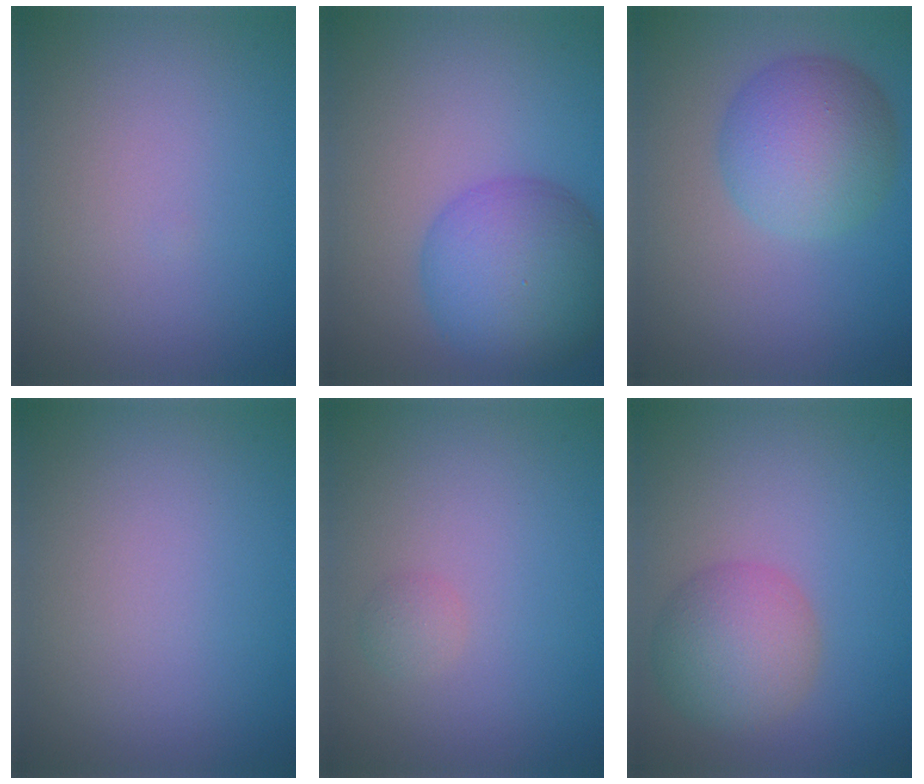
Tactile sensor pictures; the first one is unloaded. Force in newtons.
{"total": 8.0, "press": 8.0, "slide": 0.3}
{"total": 6.1, "press": 6.1, "slide": 0.1}
{"total": 0.0}
{"total": 1.0, "press": 1.0, "slide": 0.1}
{"total": 4.8, "press": 4.8, "slide": 0.2}